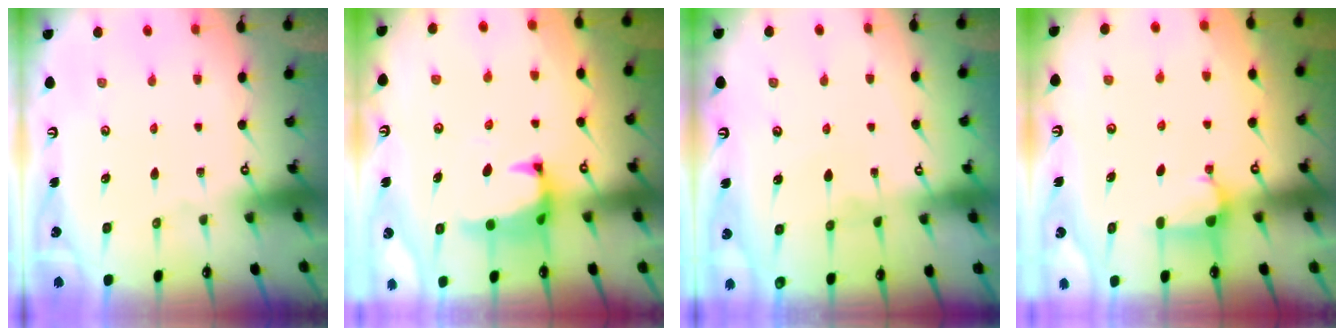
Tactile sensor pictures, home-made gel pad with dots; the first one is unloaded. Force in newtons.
{"total": 1.0, "press": 0.2, "slide": 1.0}
{"total": 2.3, "press": 2.3, "slide": 0.3}
{"total": 3.3, "press": 3.3, "slide": 0.2}